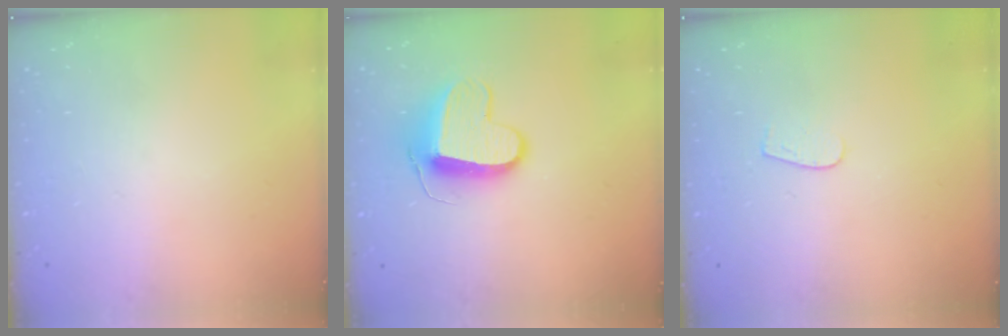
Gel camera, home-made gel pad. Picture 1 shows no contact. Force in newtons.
{"total": 10.6, "press": 10.6, "slide": 0.4}
{"total": 3.1, "press": 3.1, "slide": 0.2}